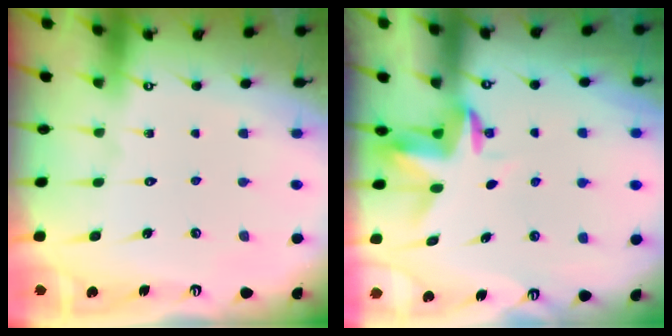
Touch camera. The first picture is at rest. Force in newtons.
{"total": 3.6, "press": 3.5, "slide": 0.3}